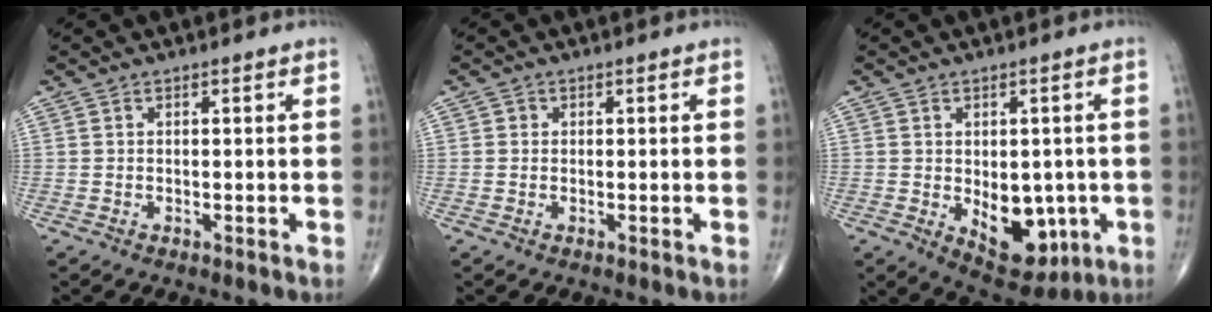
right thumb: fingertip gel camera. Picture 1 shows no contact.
{"total": 0.8, "force": [0.1, 0.8, 0.2], "torque": [0.002, 0.002, -0.001]}
{"total": 10.9, "force": [-2.2, 6.7, 8.2], "torque": [-0.076, -0.006, -0.016]}